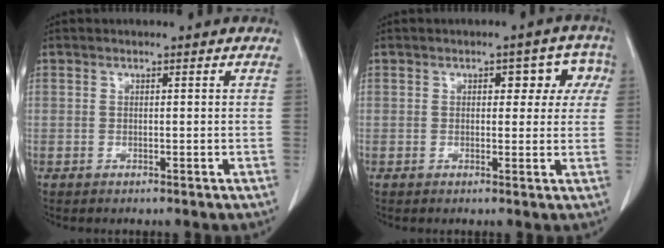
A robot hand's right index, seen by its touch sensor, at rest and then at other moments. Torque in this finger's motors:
{"motor_torque": [0.11, 0.02, 0.04, 0.00]}